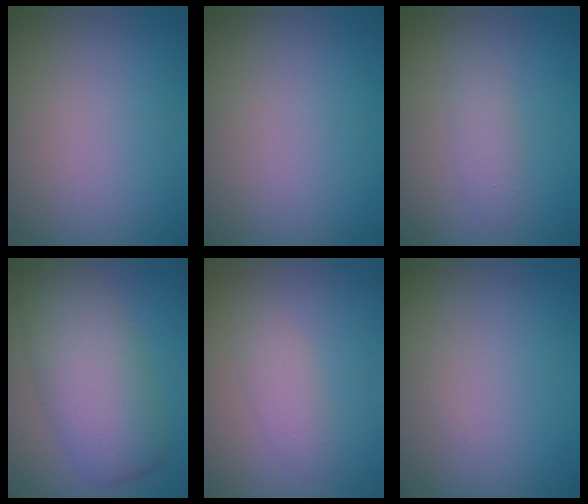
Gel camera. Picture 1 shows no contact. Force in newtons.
{"total": 0.0}
{"total": 1.4, "press": 1.4, "slide": 0.0}
{"total": 6.6, "press": 6.6, "slide": 0.2}
{"total": 1.9, "press": 1.9, "slide": 0.1}
{"total": 0.0}